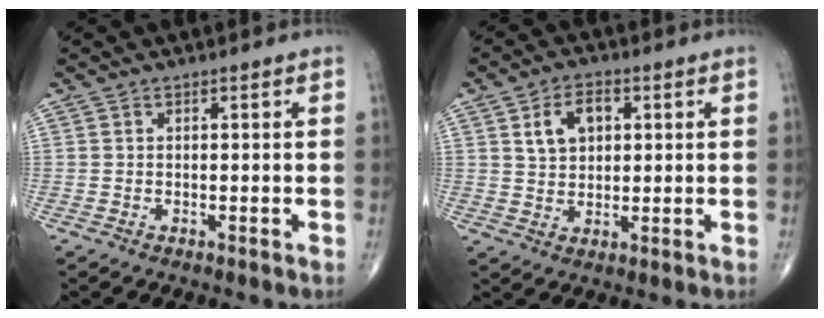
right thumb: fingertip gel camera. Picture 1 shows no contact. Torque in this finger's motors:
{"motor_torque": [0.16, 1.63, 0.54, 0.46, 0.18]}